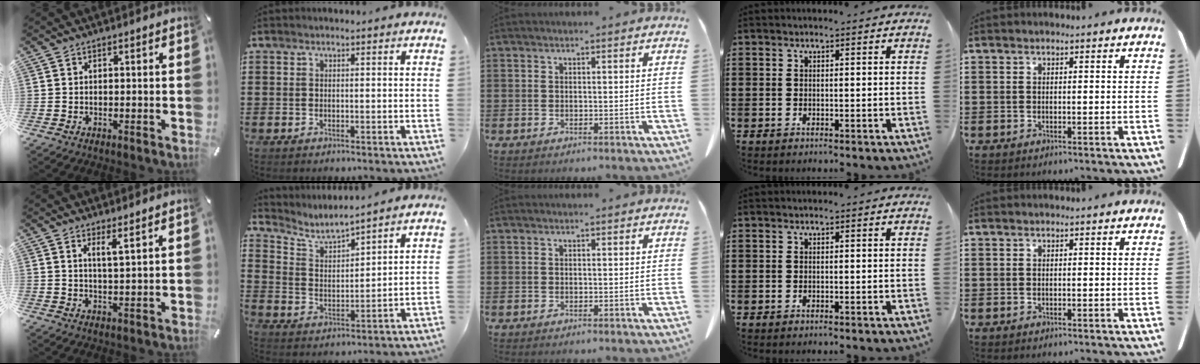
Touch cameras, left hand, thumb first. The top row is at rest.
{"thumb": {"total": 3.6, "force": [2.7, -0.3, 2.4], "torque": [-0.052, -0.011, 0.047]}, "index": {"total": 4.3, "force": [4.1, 0.3, 1.4], "torque": [-0.049, -0.027, 0.067]}}